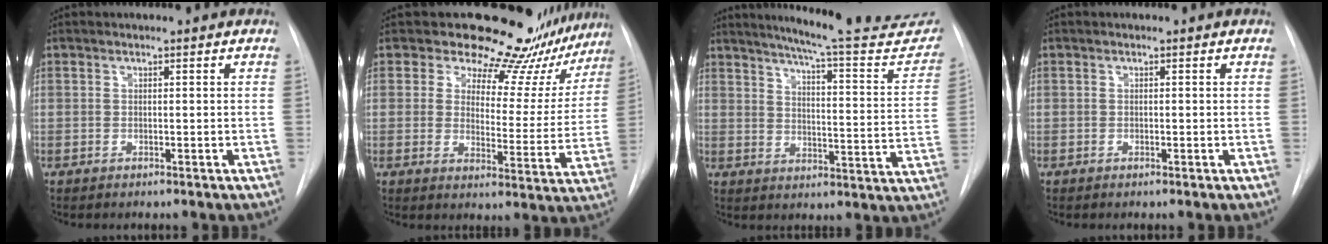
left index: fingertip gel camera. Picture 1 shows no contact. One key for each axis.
{"total": 17.4, "fx": 16.4, "fy": 5.1, "fz": 3.0, "tx": -0.013, "ty": -0.071, "tz": 0.176}
{"total": 23.3, "fx": 21.2, "fy": 2.3, "fz": 9.4, "tx": -0.128, "ty": -0.072, "tz": 0.256}
{"total": 0.0}